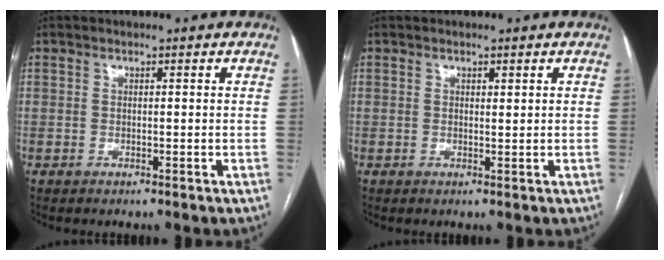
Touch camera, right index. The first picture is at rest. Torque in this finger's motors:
{"motor_torque": [0.06, 0.23, 0.00, -0.01]}